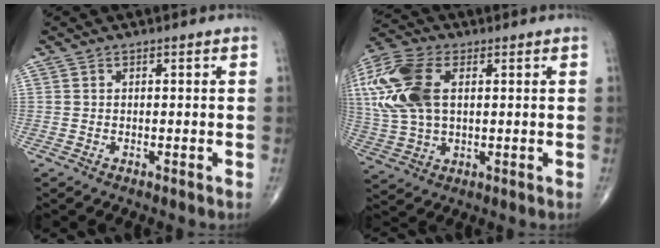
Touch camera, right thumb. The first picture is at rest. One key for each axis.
{"total": 18.8, "fx": 4.2, "fy": 11.2, "fz": 14.5, "tx": -0.350, "ty": 0.008, "tz": 0.079}